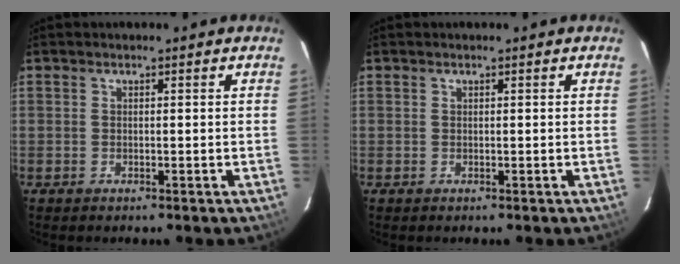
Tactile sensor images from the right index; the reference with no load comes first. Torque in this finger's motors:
{"motor_torque": [-0.10, 0.02, -0.06, 0.00]}